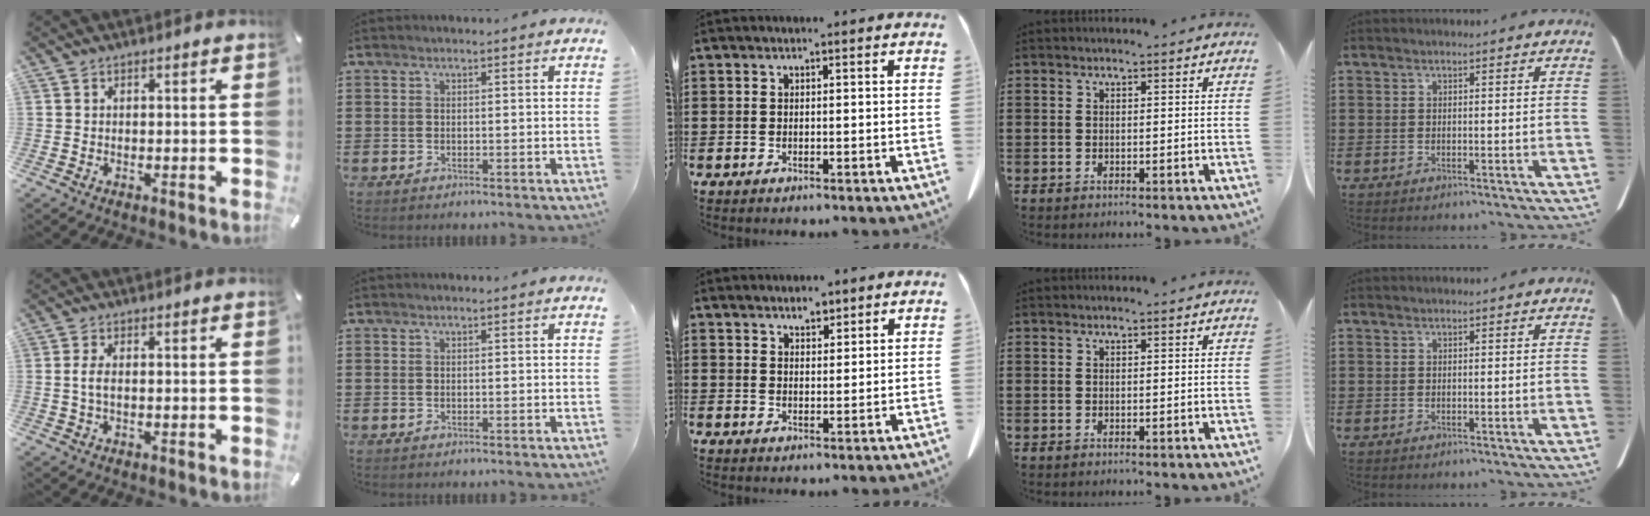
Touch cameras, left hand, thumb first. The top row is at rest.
{"thumb": {"total": 3.0, "force": [-0.1, 1.4, 2.6], "torque": [-0.062, 0.000, -0.007]}, "middle": {"total": 2.8, "force": [2.6, 0.8, 0.6], "torque": [-0.017, 0.001, 0.051]}}